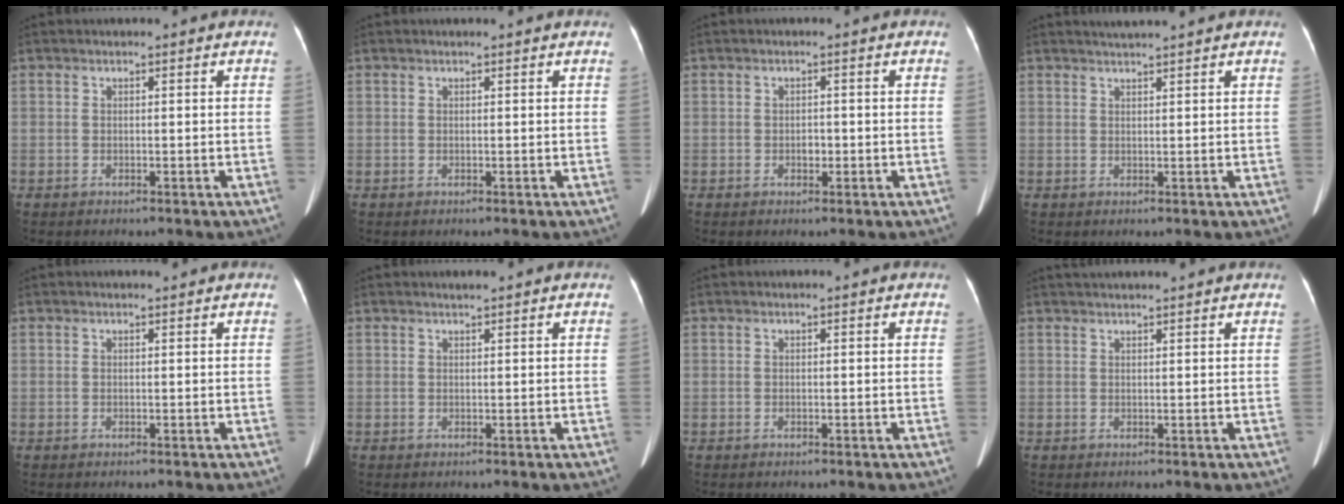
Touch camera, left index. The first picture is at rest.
{"total": 0.5, "force": [0.5, 0.0, 0.1], "torque": [-0.006, -0.001, 0.009]}
{"total": 1.2, "force": [-0.4, 0.8, 0.8], "torque": [-0.013, 0.002, -0.005]}
{"total": 2.7, "force": [2.5, -0.6, 1.0], "torque": [-0.011, 0.016, 0.044]}
{"total": 0.6, "force": [0.6, 0.0, 0.1], "torque": [-0.007, 0.001, 0.009]}
{"total": 0.6, "force": [0.6, -0.1, 0.3], "torque": [-0.013, 0.000, 0.014]}
{"total": 0.0}
{"total": 5.6, "force": [5.2, -0.3, 2.0], "torque": [-0.024, 0.032, 0.069]}